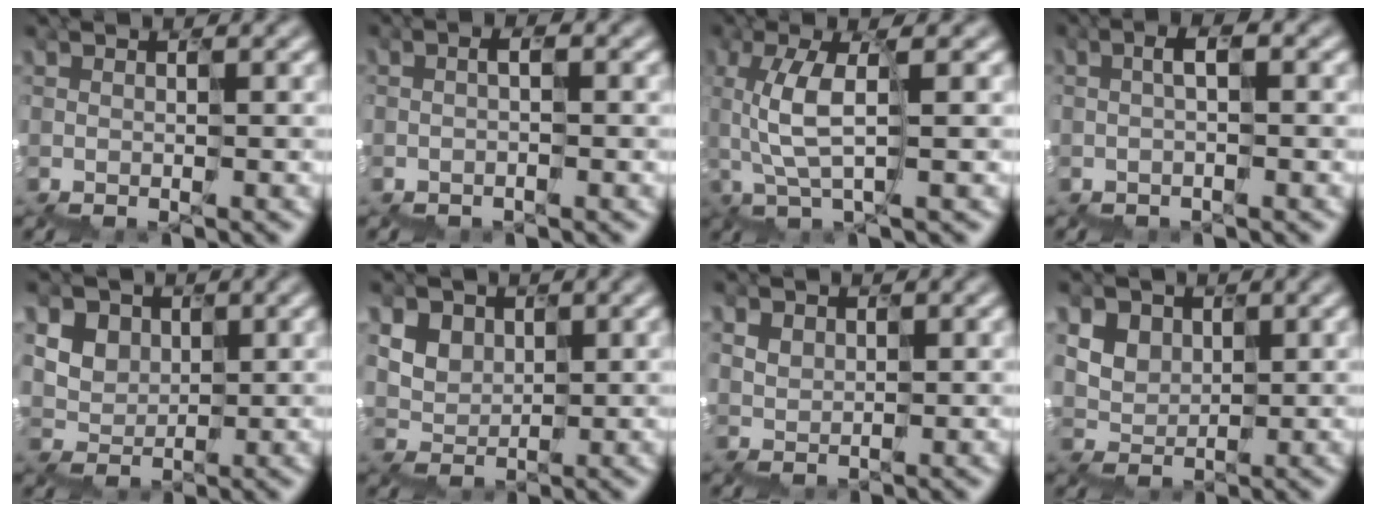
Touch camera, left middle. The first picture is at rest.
{"total": 0.6, "force": [-0.5, -0.2, -0.3], "torque": [-0.008, -0.006, -0.009]}
{"total": 1.8, "force": [-0.5, 0.2, 1.7], "torque": [-0.076, 0.002, -0.014]}
{"total": 0.0}
{"total": 4.7, "force": [3.1, 3.4, -0.7], "torque": [-0.020, 0.018, 0.043]}
{"total": 3.9, "force": [2.7, 2.6, -1.1], "torque": [-0.014, 0.016, 0.041]}
{"total": 1.9, "force": [1.1, 0.5, -1.5], "torque": [-0.002, 0.006, 0.026]}
{"total": 3.9, "force": [2.7, 2.6, -1.1], "torque": [-0.013, 0.015, 0.042]}